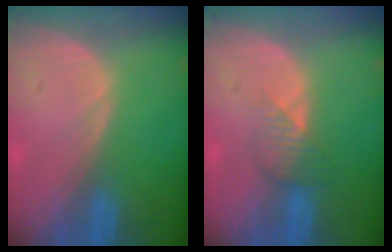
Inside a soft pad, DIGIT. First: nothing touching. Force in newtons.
{"total": 3.5, "press": 3.1, "slide": 1.6}